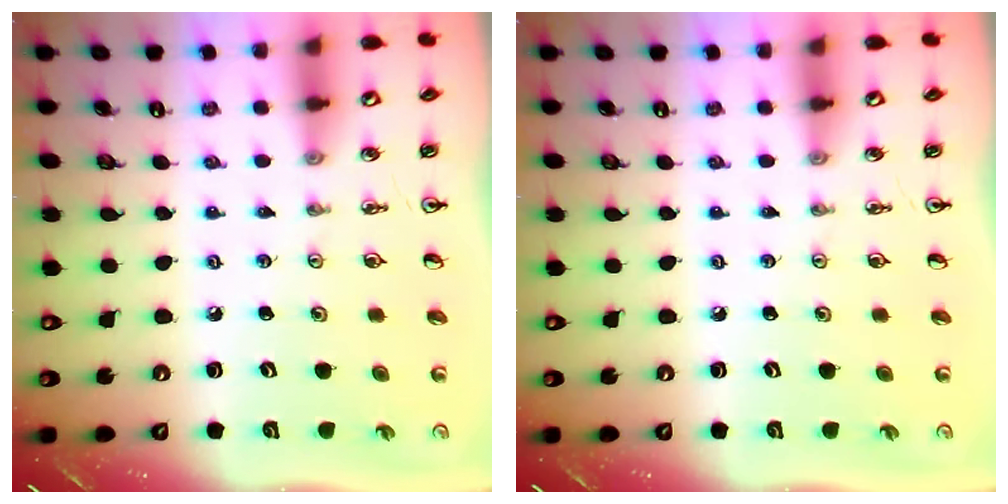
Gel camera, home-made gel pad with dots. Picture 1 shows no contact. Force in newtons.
{"total": 0.0}